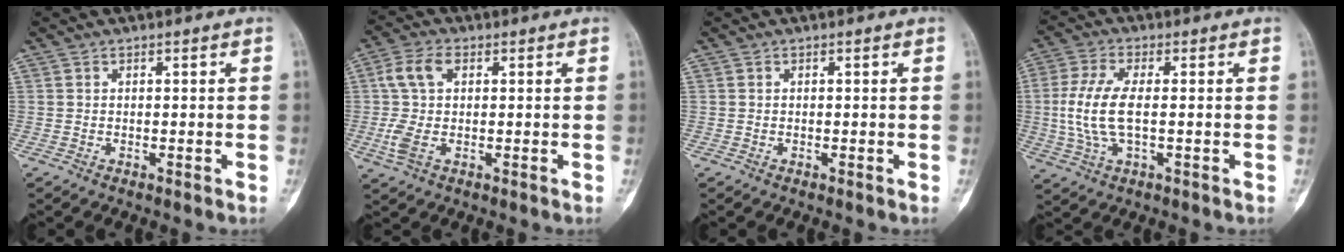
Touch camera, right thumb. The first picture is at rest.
{"total": 7.8, "force": [0.6, 4.4, 6.4], "torque": [-0.154, 0.018, 0.012]}
{"total": 0.0}
{"total": 9.6, "force": [-0.3, 4.1, 8.7], "torque": [-0.209, 0.005, -0.006]}